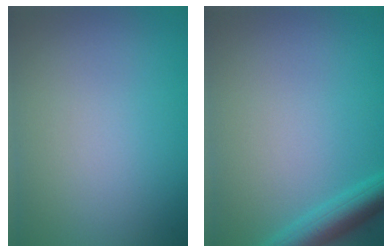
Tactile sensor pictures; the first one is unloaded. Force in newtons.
{"total": 3.7, "press": 3.7, "slide": 0.3}